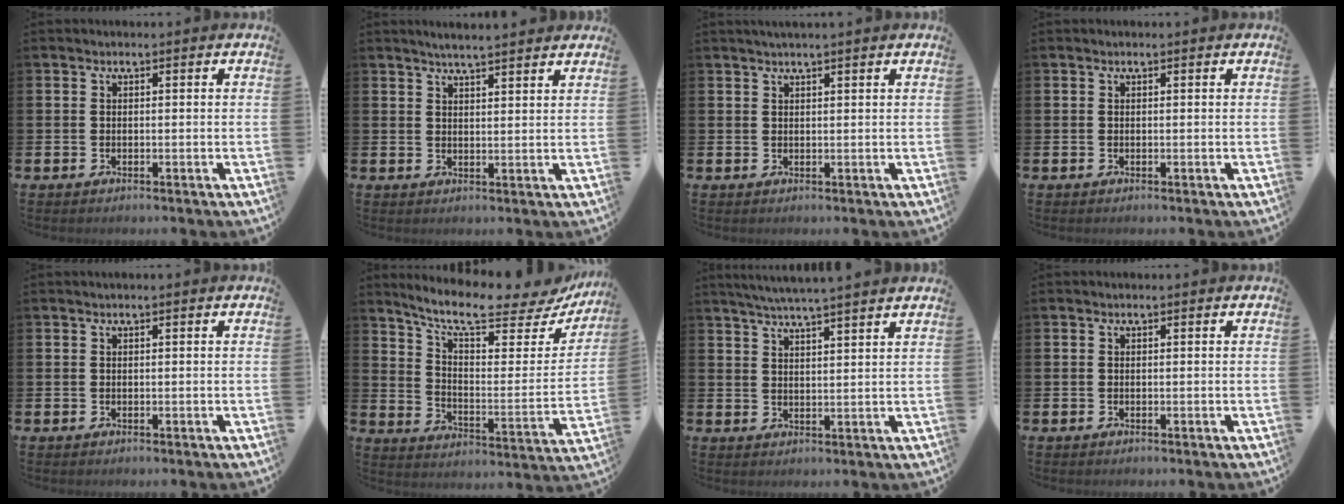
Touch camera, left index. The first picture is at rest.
{"total": 3.8, "force": [3.7, -0.3, 0.8], "torque": [-0.022, -0.014, 0.066]}
{"total": 1.4, "force": [1.2, -0.2, 0.6], "torque": [-0.009, 0.000, 0.023]}
{"total": 0.0}
{"total": 0.0}
{"total": 10.3, "force": [9.1, 1.9, 4.3], "torque": [-0.105, -0.073, 0.152]}
{"total": 4.8, "force": [4.6, -0.9, 1.0], "torque": [-0.039, -0.019, 0.083]}
{"total": 0.0}